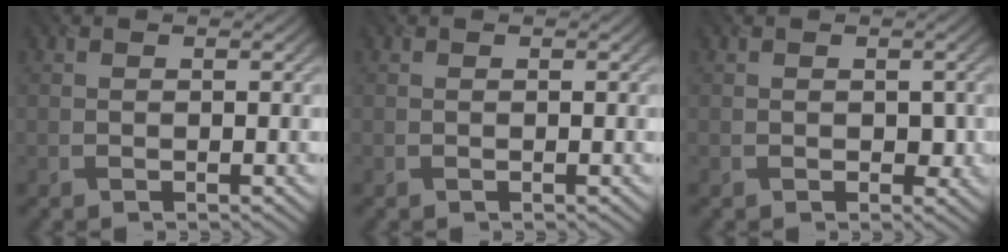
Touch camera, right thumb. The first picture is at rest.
{"total": 0.0}
{"total": 1.3, "force": [-0.1, 1.1, 0.7], "torque": [-0.015, -0.008, -0.002]}